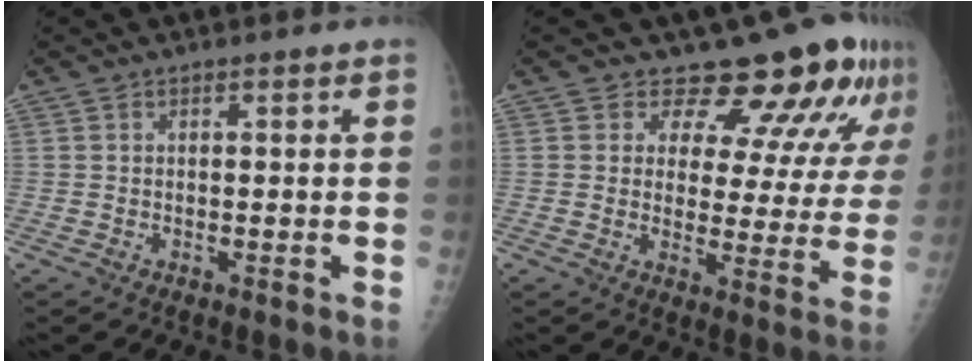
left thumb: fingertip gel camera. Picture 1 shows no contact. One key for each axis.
{"total": 15.5, "fx": 12.7, "fy": 6.3, "fz": 6.4, "tx": -0.031, "ty": -0.079, "tz": 0.141}